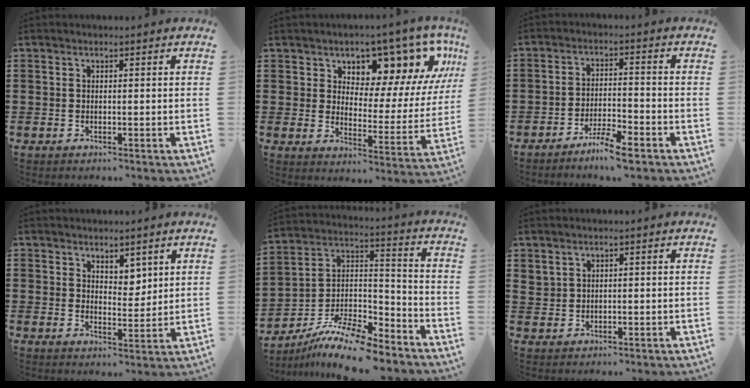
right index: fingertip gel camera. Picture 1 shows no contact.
{"total": 9.0, "force": [7.0, 4.3, 3.6], "torque": [-0.078, -0.058, 0.120]}
{"total": 4.7, "force": [-4.1, 0.1, 2.3], "torque": [-0.048, 0.001, -0.080]}
{"total": 3.7, "force": [3.0, 2.1, 0.9], "torque": [-0.019, 0.001, 0.054]}
{"total": 10.5, "force": [-9.2, 2.2, 4.7], "torque": [-0.084, 0.022, -0.180]}
{"total": 1.6, "force": [1.3, 0.9, 0.3], "torque": [-0.011, 0.004, 0.026]}